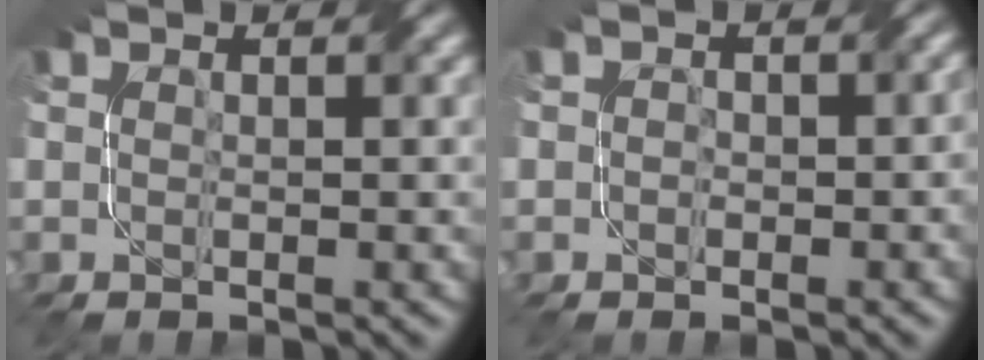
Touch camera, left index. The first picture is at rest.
{"total": 1.4, "force": [0.0, 1.1, 0.9], "torque": [-0.011, -0.001, -0.003]}